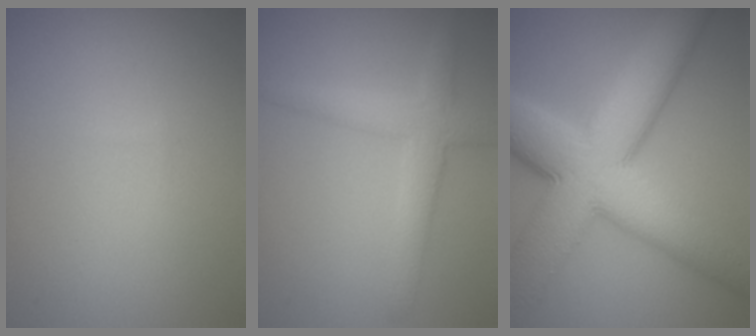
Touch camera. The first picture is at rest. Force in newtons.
{"total": 3.5, "press": 3.5, "slide": 0.1}
{"total": 13.3, "press": 13.3, "slide": 0.4}